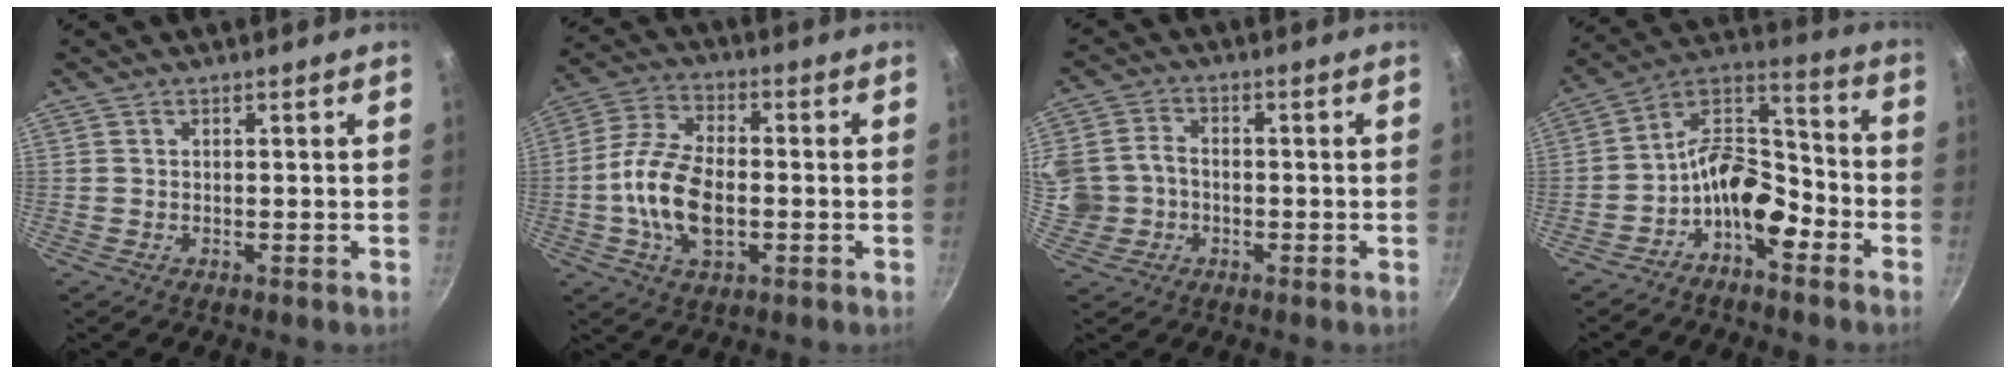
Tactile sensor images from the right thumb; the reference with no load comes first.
{"total": 13.3, "force": [-2.2, 7.4, 10.8], "torque": [-0.206, 0.026, -0.052]}
{"total": 10.9, "force": [-1.2, 9.6, 4.9], "torque": [-0.113, 0.030, -0.018]}
{"total": 12.2, "force": [-5.9, 6.7, 8.4], "torque": [-0.118, 0.076, -0.120]}